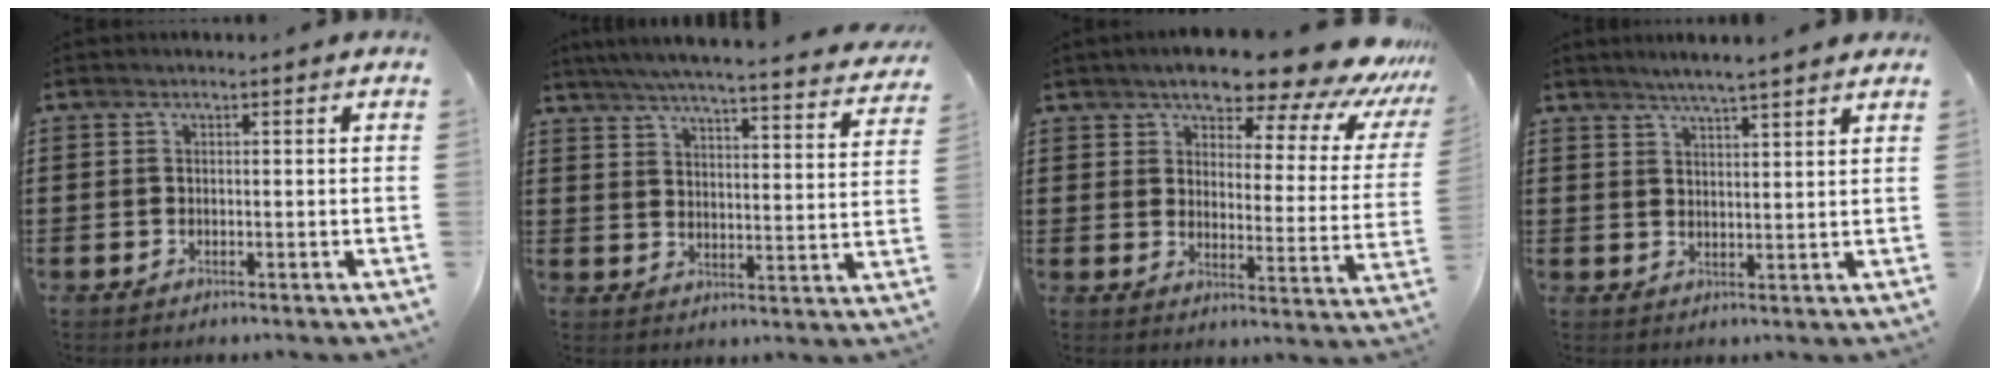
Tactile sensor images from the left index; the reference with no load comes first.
{"total": 5.2, "force": [4.8, -0.4, 1.9], "torque": [-0.058, -0.035, 0.079]}
{"total": 11.0, "force": [9.4, 2.3, 5.2], "torque": [-0.099, -0.063, 0.156]}
{"total": 3.2, "force": [3.0, -0.4, 0.9], "torque": [-0.027, -0.008, 0.052]}